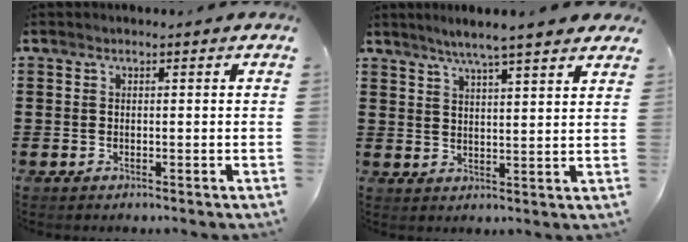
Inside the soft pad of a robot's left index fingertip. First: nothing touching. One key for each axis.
{"total": 4.8, "fx": 4.0, "fy": -0.4, "fz": 2.6, "tx": -0.063, "ty": -0.012, "tz": 0.069}